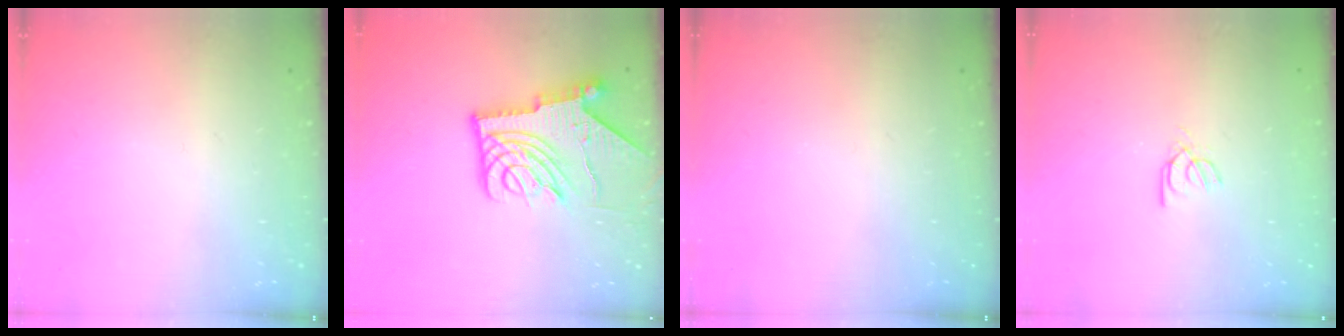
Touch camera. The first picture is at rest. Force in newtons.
{"total": 13.5, "press": 13.4, "slide": 1.6}
{"total": 0.0}
{"total": 2.9, "press": 2.9, "slide": 0.3}